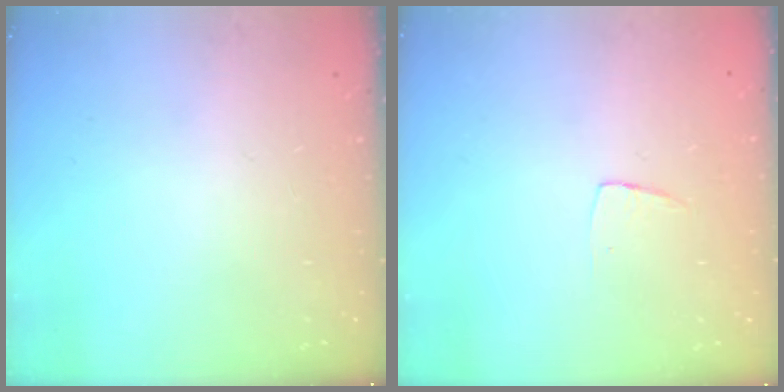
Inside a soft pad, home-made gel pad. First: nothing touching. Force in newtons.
{"total": 3.8, "press": 3.7, "slide": 0.3}